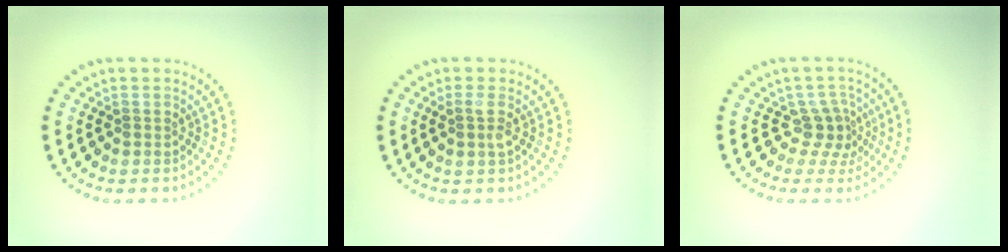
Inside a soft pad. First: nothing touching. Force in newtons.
{"total": 1.2, "press": 1.1, "slide": 0.5}
{"total": 2.7, "press": 1.9, "slide": 1.9}